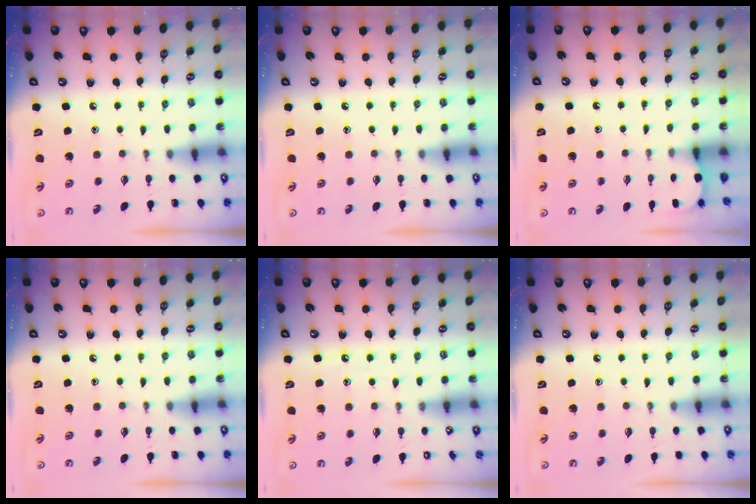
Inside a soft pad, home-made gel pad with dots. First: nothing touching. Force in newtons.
{"total": 0.0}
{"total": 1.3, "press": 1.3, "slide": 0.1}
{"total": 0.0}
{"total": 5.3, "press": 5.2, "slide": 0.5}
{"total": 1.9, "press": 1.9, "slide": 0.1}